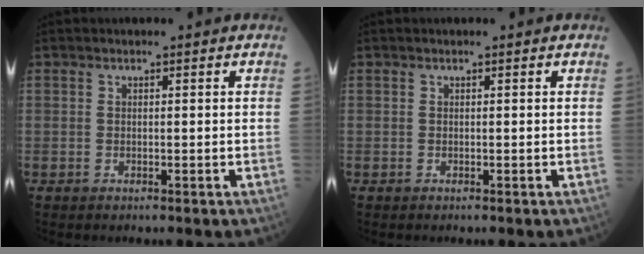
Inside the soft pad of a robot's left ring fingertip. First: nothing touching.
{"total": 0.0}